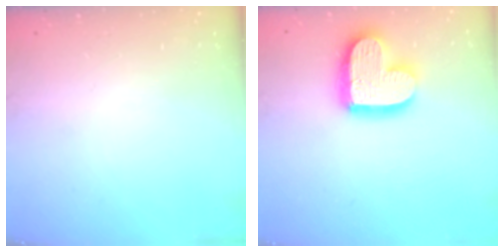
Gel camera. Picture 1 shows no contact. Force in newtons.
{"total": 17.1, "press": 17.1, "slide": 1.4}